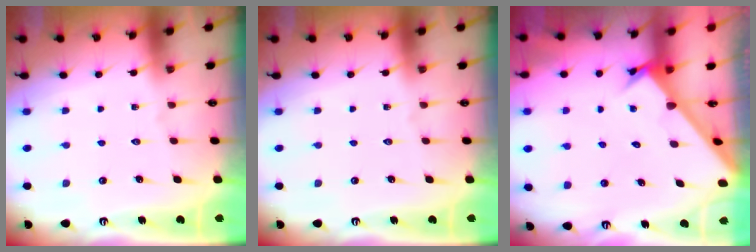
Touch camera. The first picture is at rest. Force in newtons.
{"total": 0.0}
{"total": 2.4, "press": 2.4, "slide": 0.1}